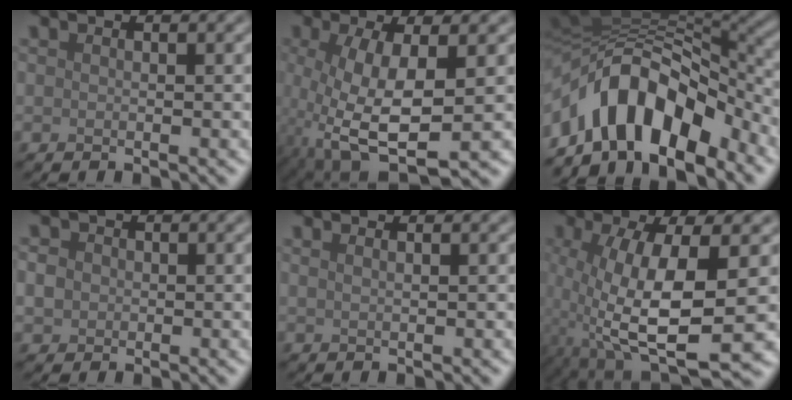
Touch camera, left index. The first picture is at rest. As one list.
[{"total": 8.3, "force": [-1.6, 3.0, 7.6], "torque": [-0.170, -0.010, -0.027]}, {"total": 11.1, "force": [-5.4, 5.6, 7.9], "torque": [-0.124, 0.011, -0.091]}, {"total": 1.8, "force": [0.0, 1.7, 0.6], "torque": [-0.010, 0.002, 0.003]}, {"total": 1.4, "force": [0.9, 0.6, 0.9], "torque": [-0.001, -0.004, -0.001]}, {"total": 10.1, "force": [-1.7, 2.9, 9.6], "torque": [-0.192, -0.014, -0.027]}]